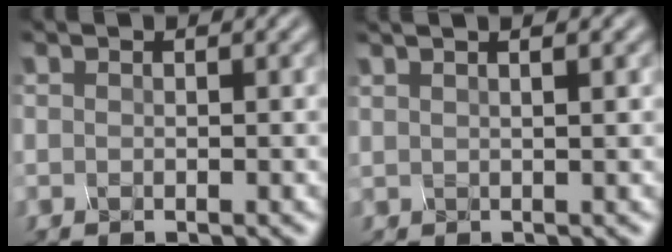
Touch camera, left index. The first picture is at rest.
{"total": 2.1, "force": [1.5, 0.5, 1.5], "torque": [-0.010, 0.026, 0.000]}